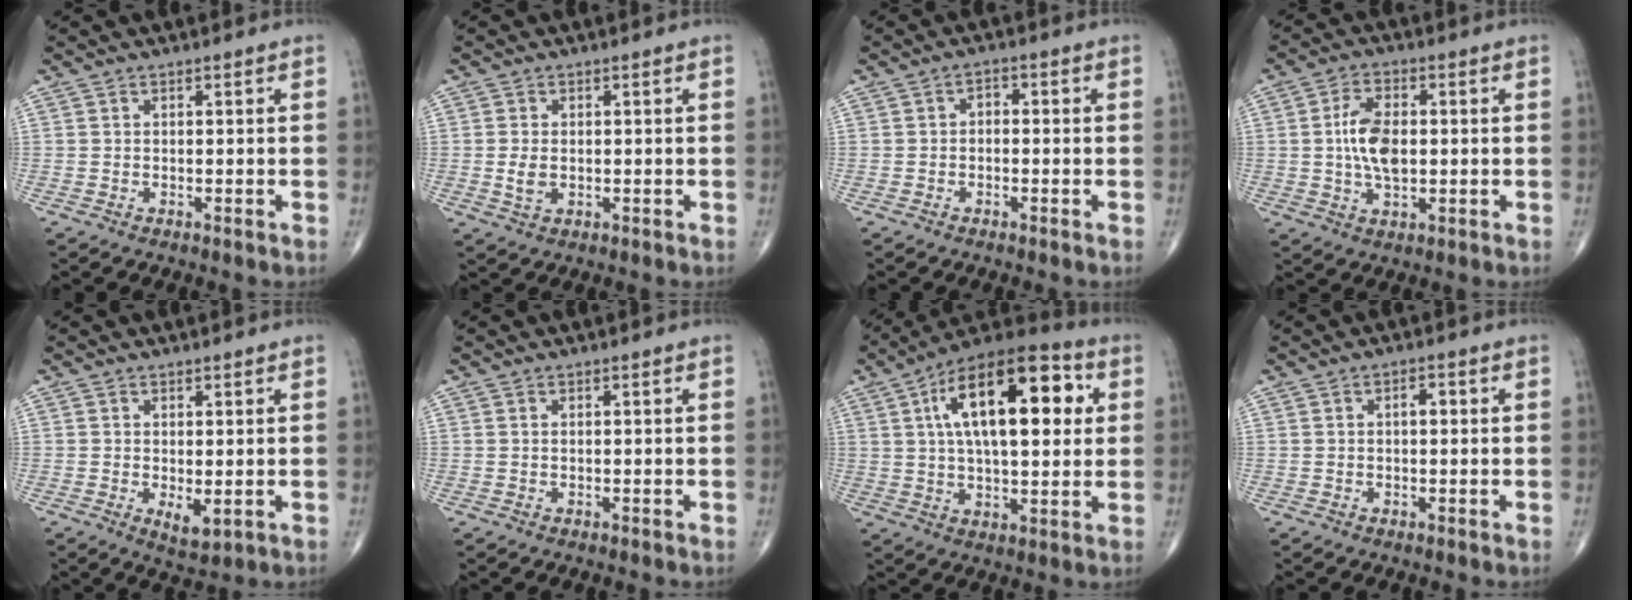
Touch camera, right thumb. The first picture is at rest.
{"total": 2.9, "force": [-0.1, 1.9, 2.2], "torque": [-0.043, -0.004, 0.000]}
{"total": 1.9, "force": [-0.3, 1.3, 1.4], "torque": [-0.011, 0.011, -0.011]}
{"total": 8.3, "force": [0.3, 4.4, 7.0], "torque": [-0.129, 0.003, 0.004]}
{"total": 3.4, "force": [-0.3, 1.5, 3.0], "torque": [-0.043, -0.011, 0.002]}
{"total": 0.0}
{"total": 22.4, "force": [5.7, 10.0, 19.2], "torque": [-0.289, 0.013, 0.081]}
{"total": 3.4, "force": [0.5, 1.8, 2.9], "torque": [-0.035, 0.009, 0.005]}